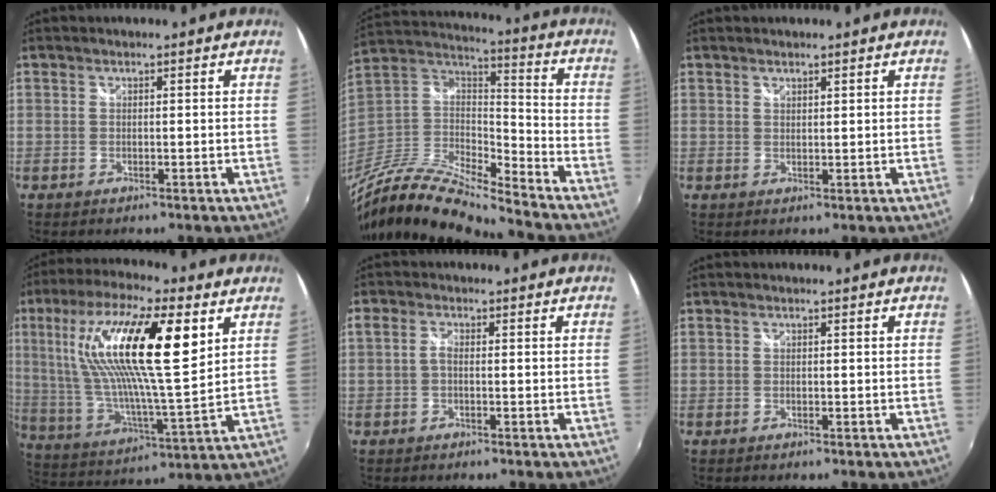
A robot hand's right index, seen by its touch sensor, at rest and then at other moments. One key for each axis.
{"total": 20.0, "fx": -16.3, "fy": 4.2, "fz": 10.8, "tx": -0.223, "ty": -0.019, "tz": -0.317}
{"total": 1.0, "fx": 1.0, "fy": 0.3, "fz": 0.2, "tx": -0.003, "ty": 0.001, "tz": 0.017}
{"total": 22.8, "fx": 8.4, "fy": 5.5, "fz": 20.5, "tx": -0.369, "ty": 0.012, "tz": 0.149}
{"total": 1.7, "fx": -0.3, "fy": 0.9, "fz": 1.4, "tx": -0.029, "ty": 0.005, "tz": -0.010}
{"total": 0.0}